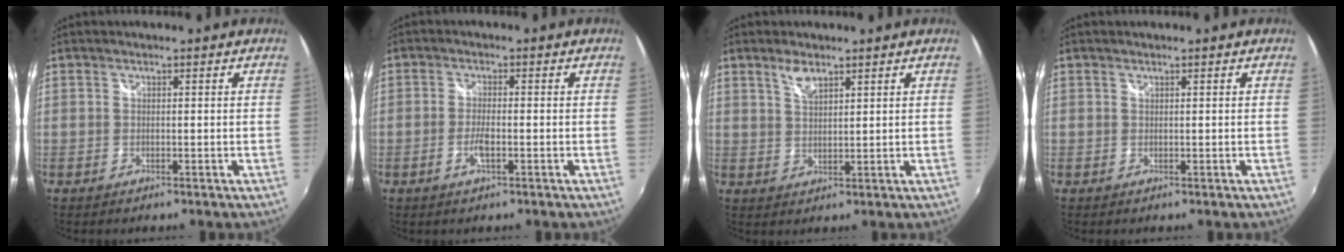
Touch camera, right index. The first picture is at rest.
{"total": 3.2, "force": [-1.2, 0.8, 2.8], "torque": [-0.061, -0.003, -0.024]}
{"total": 3.5, "force": [2.5, 1.2, 2.1], "torque": [-0.037, 0.000, 0.045]}
{"total": 0.0}